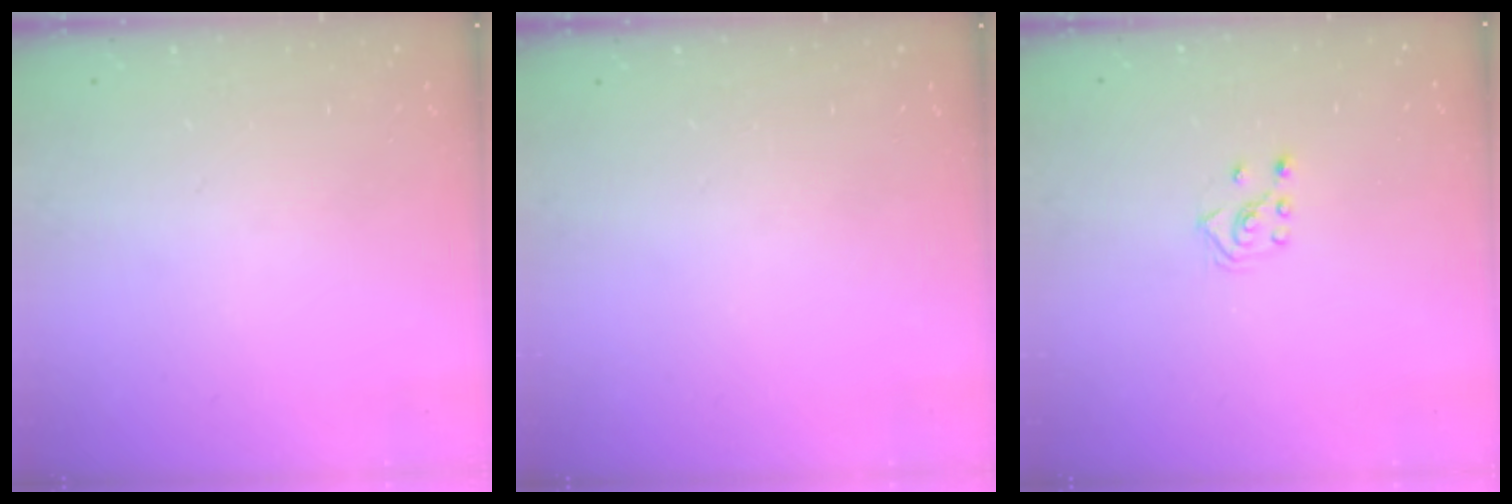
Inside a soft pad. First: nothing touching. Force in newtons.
{"total": 0.0}
{"total": 3.5, "press": 3.4, "slide": 0.9}